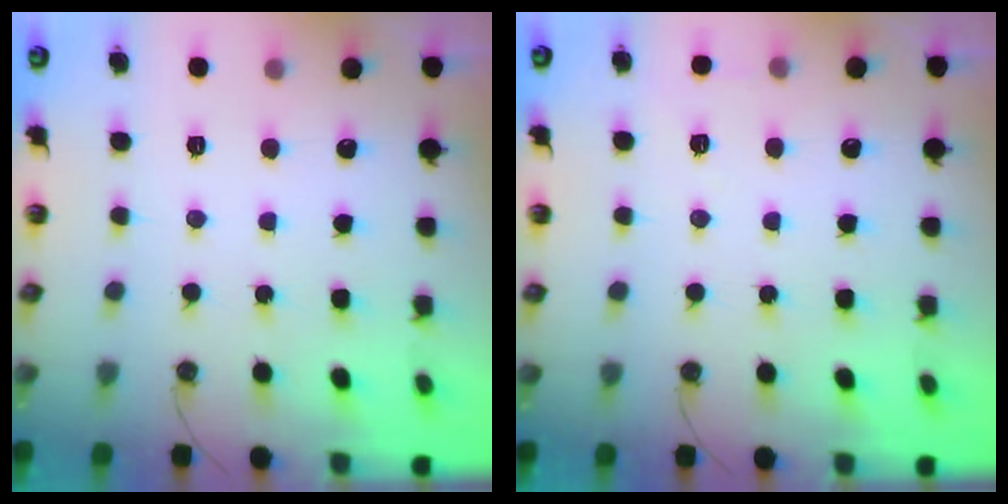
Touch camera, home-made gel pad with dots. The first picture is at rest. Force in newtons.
{"total": 3.9, "press": 2.5, "slide": 3.0}